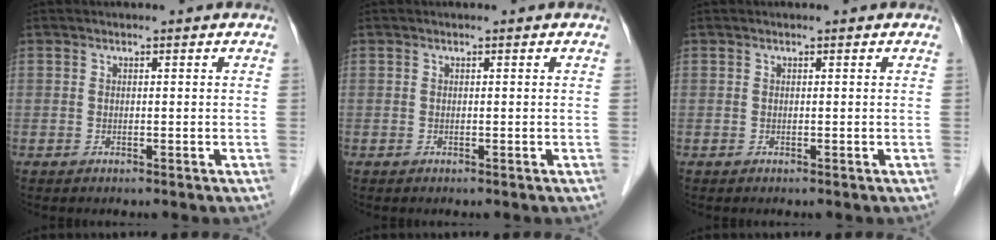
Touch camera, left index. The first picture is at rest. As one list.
[{"total": 0.0}, {"total": 0.0}]